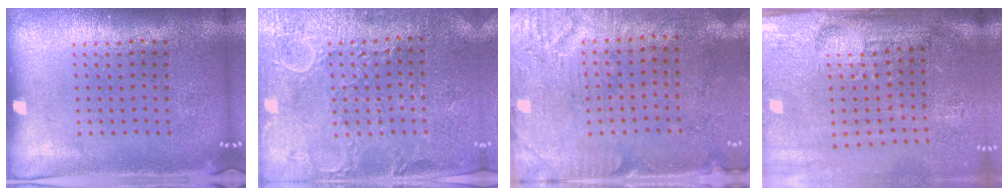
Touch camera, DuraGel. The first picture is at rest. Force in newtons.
{"total": 2.9, "press": 2.8, "slide": 0.4}
{"total": 3.2, "press": 2.6, "slide": 1.8}
{"total": 4.7, "press": 3.9, "slide": 2.6}